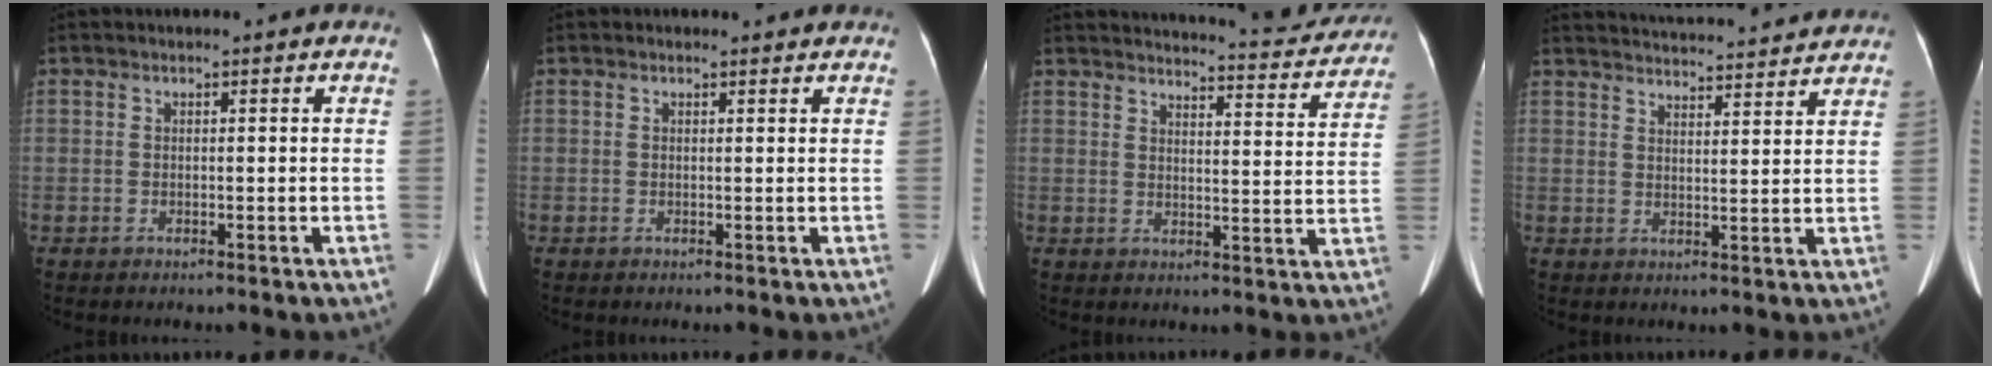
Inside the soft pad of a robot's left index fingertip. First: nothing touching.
{"total": 0.7, "force": [0.5, 0.5, 0.0], "torque": [-0.005, 0.004, 0.004]}
{"total": 15.7, "force": [15.2, 2.0, 3.3], "torque": [-0.028, -0.044, 0.163]}
{"total": 18.2, "force": [17.4, 2.0, 5.0], "torque": [-0.076, 0.021, 0.230]}